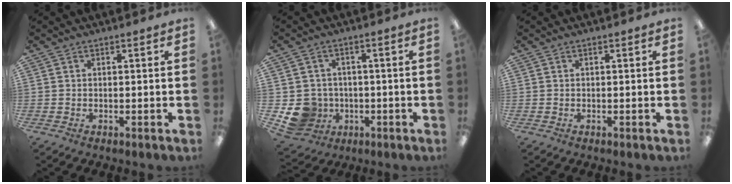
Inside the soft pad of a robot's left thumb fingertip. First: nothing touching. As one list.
[{"total": 8.3, "force": [-2.1, 7.7, 2.3], "torque": [-0.074, 0.014, -0.031]}, {"total": 0.0}]